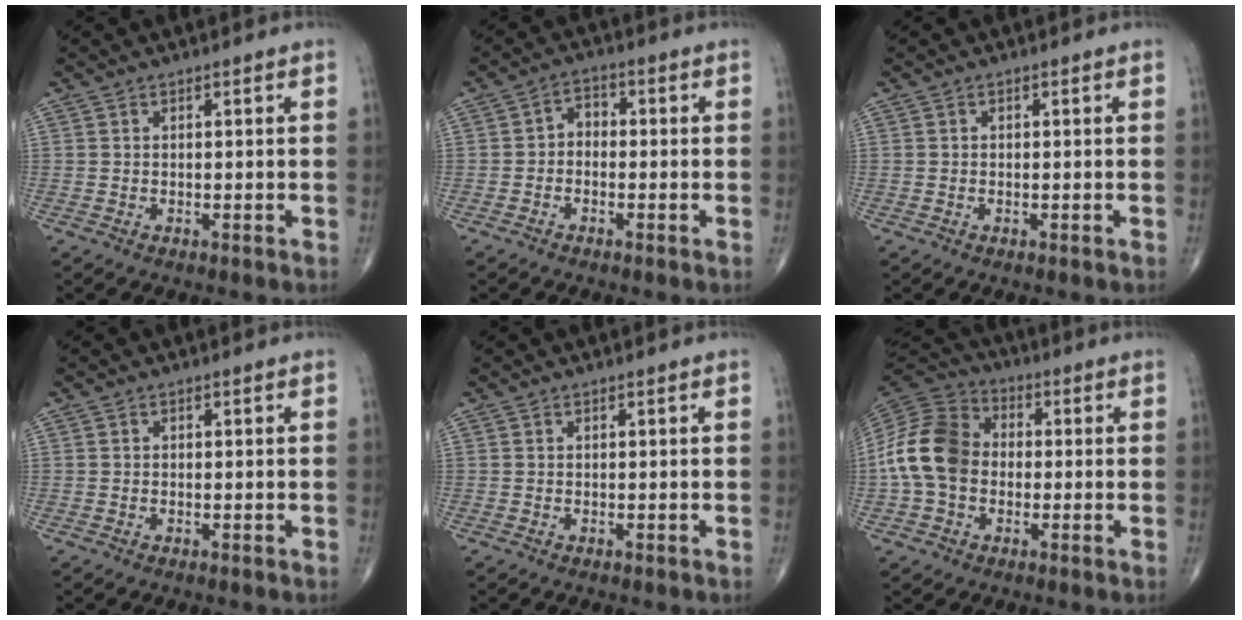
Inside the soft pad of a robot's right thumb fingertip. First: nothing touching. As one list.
[{"total": 3.1, "force": [-0.7, 2.4, 1.9], "torque": [-0.014, 0.020, -0.028]}, {"total": 0.0}, {"total": 0.0}, {"total": 0.0}, {"total": 14.2, "force": [-0.9, 10.9, 9.0], "torque": [-0.170, 0.036, -0.029]}]